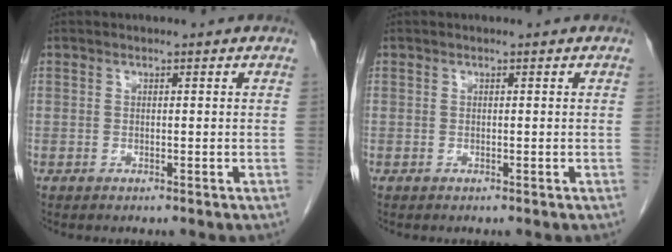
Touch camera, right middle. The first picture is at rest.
{"total": 0.0}